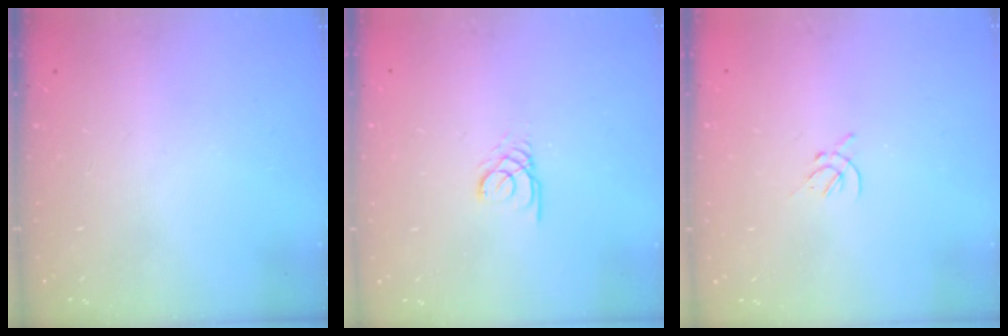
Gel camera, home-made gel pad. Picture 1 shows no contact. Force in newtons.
{"total": 2.3, "press": 2.3, "slide": 0.2}
{"total": 1.4, "press": 1.3, "slide": 0.5}